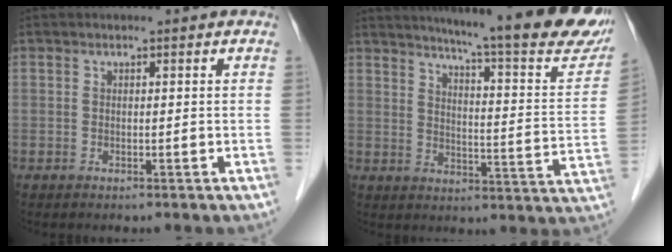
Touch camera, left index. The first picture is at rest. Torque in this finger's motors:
{"motor_torque": [0.01, -0.19, 0.65, 0.14]}